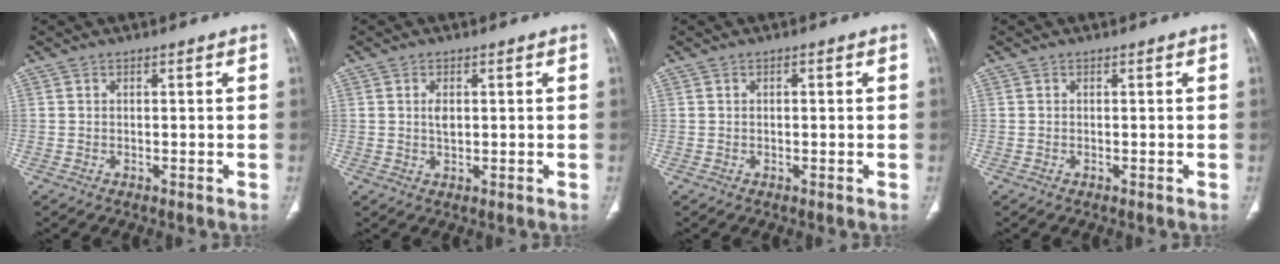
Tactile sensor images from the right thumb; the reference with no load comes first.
{"total": 2.1, "force": [0.4, 1.2, 1.6], "torque": [-0.027, -0.001, 0.009]}
{"total": 0.5, "force": [0.1, 0.3, 0.4], "torque": [-0.008, 0.001, 0.004]}
{"total": 0.0}